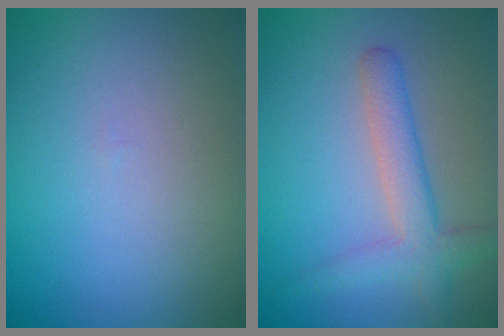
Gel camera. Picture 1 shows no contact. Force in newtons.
{"total": 3.4, "press": 3.4, "slide": 0.1}